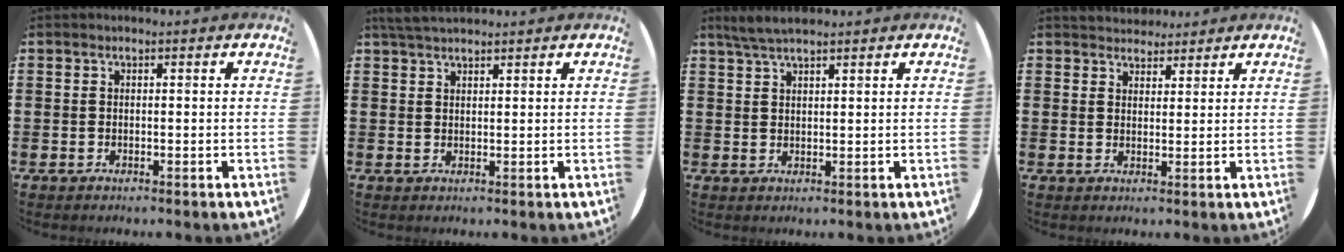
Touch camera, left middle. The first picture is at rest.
{"total": 2.9, "force": [2.6, 0.6, 1.1], "torque": [-0.028, 0.004, 0.049]}
{"total": 3.2, "force": [2.7, 0.3, 1.7], "torque": [-0.037, 0.004, 0.048]}
{"total": 2.7, "force": [2.6, 0.7, -0.3], "torque": [0.000, -0.003, 0.050]}